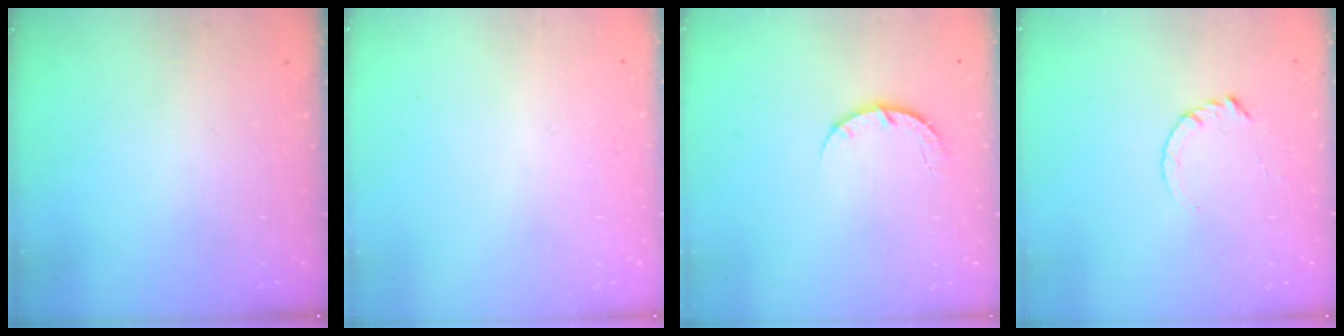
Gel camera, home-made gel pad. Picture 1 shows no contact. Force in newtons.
{"total": 2.7, "press": 2.7, "slide": 0.2}
{"total": 5.1, "press": 5.1, "slide": 0.7}
{"total": 3.6, "press": 3.6, "slide": 0.4}